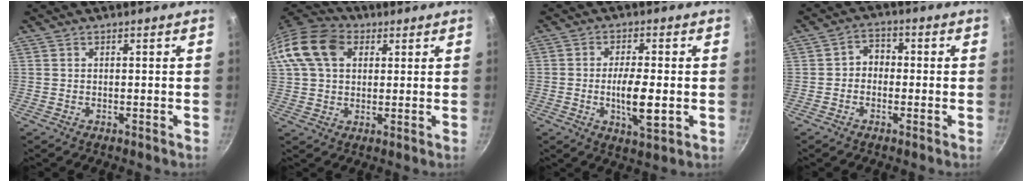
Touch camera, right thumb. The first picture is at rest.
{"total": 15.1, "force": [4.6, 10.9, 9.4], "torque": [-0.173, 0.022, 0.070]}
{"total": 8.0, "force": [-1.3, 2.6, 7.5], "torque": [-0.133, -0.001, -0.021]}
{"total": 3.9, "force": [-0.7, 3.2, 2.1], "torque": [-0.010, 0.018, -0.022]}